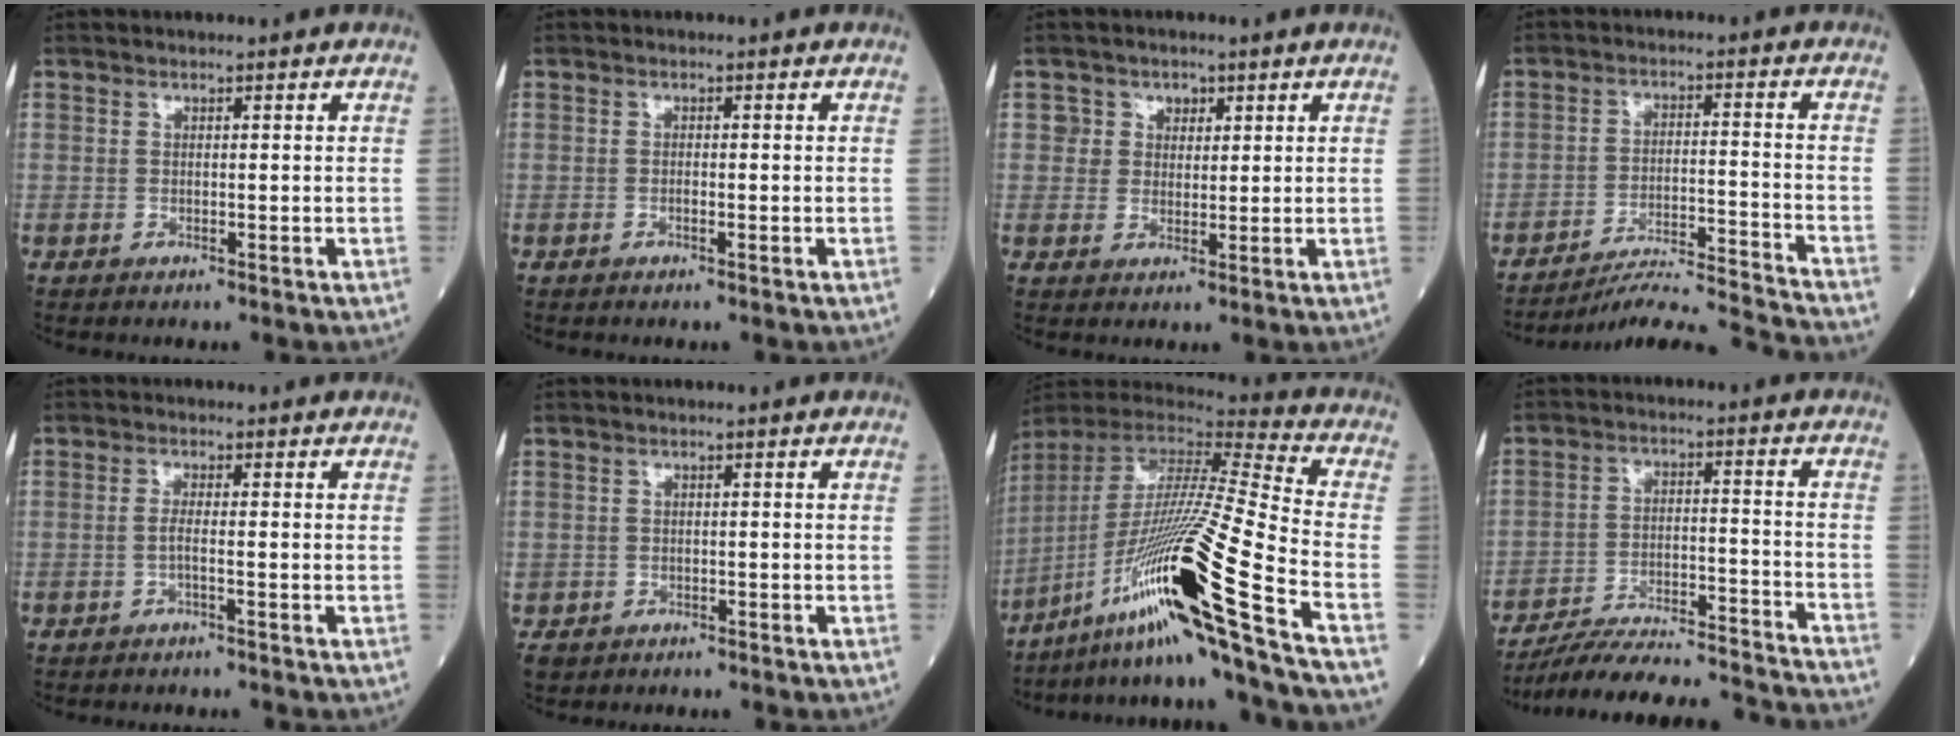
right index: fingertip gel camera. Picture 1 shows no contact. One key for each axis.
{"total": 0.8, "fx": -0.3, "fy": 0.1, "fz": 0.7, "tx": -0.013, "ty": 0.000, "tz": -0.005}
{"total": 3.3, "fx": 1.3, "fy": 3.0, "fz": 0.3, "tx": 0.009, "ty": 0.002, "tz": 0.016}
{"total": 13.9, "fx": -13.4, "fy": -3.0, "fz": 2.2, "tx": -0.017, "ty": -0.010, "tz": -0.204}
{"total": 1.6, "fx": -0.7, "fy": -0.2, "fz": 1.4, "tx": -0.026, "ty": 0.001, "tz": -0.016}
{"total": 2.7, "fx": -1.6, "fy": 2.1, "fz": 0.5, "tx": -0.011, "ty": -0.002, "tz": -0.023}
{"total": 27.5, "fx": -14.1, "fy": -1.5, "fz": 23.6, "tx": -0.434, "ty": -0.041, "tz": -0.258}
{"total": 21.9, "fx": -20.9, "fy": 0.5, "fz": 6.7, "tx": -0.090, "ty": -0.015, "tz": -0.297}